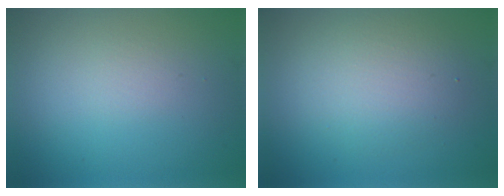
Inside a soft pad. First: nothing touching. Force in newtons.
{"total": 3.5, "press": 3.5, "slide": 0.2}